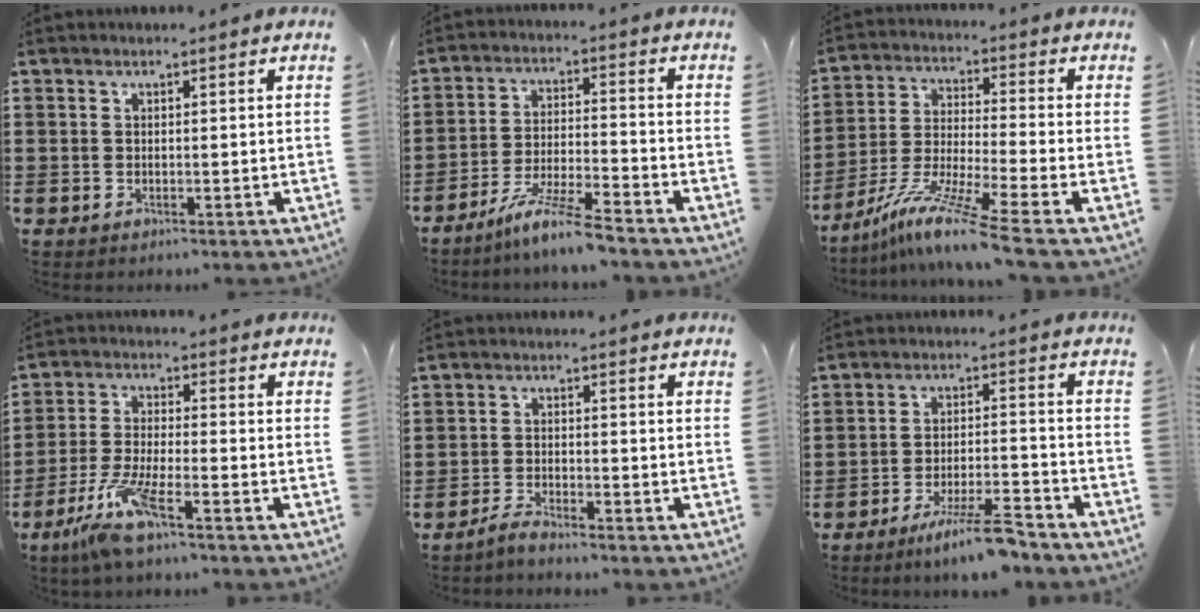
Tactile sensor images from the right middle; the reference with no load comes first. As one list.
[{"total": 7.5, "force": [-6.4, -0.6, 3.9], "torque": [-0.087, -0.018, -0.126]}, {"total": 9.9, "force": [-7.4, -0.9, 6.6], "torque": [-0.137, -0.014, -0.152]}, {"total": 7.6, "force": [-5.2, 0.9, 5.6], "torque": [-0.128, -0.017, -0.100]}, {"total": 2.3, "force": [-2.2, -0.1, 0.8], "torque": [-0.023, 0.000, -0.043]}, {"total": 7.3, "force": [-6.0, 0.2, 4.2], "torque": [-0.077, -0.007, -0.107]}]